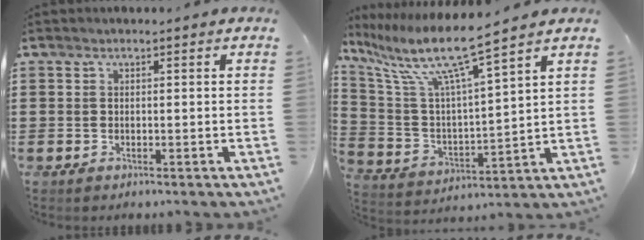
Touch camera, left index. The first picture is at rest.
{"total": 10.4, "force": [8.0, 0.4, 6.7], "torque": [-0.163, -0.051, 0.129]}